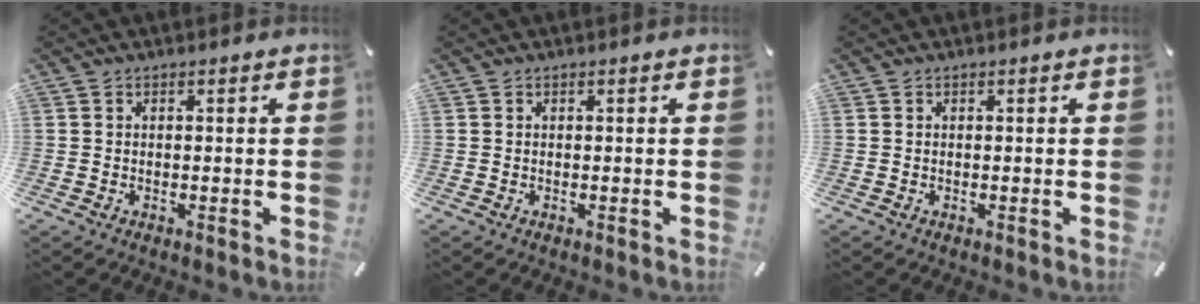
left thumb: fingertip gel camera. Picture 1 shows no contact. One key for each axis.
{"total": 0.0}
{"total": 0.0}